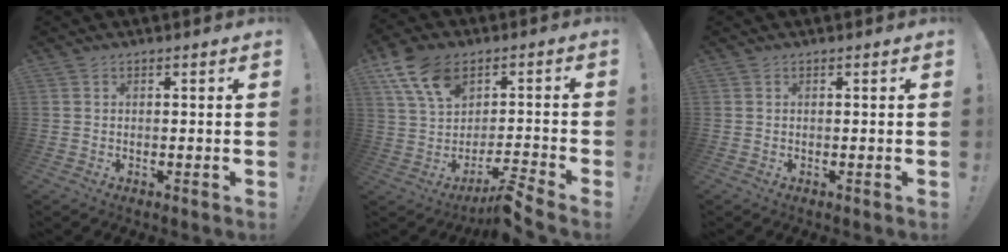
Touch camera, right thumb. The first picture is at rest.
{"total": 10.3, "force": [-0.7, 6.1, 8.3], "torque": [-0.166, 0.018, -0.006]}
{"total": 0.0}